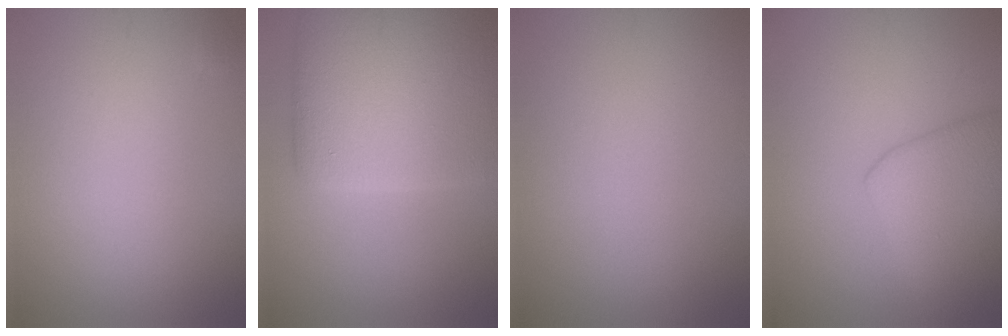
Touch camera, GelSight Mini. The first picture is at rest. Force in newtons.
{"total": 10.9, "press": 10.9, "slide": 0.3}
{"total": 0.0}
{"total": 6.5, "press": 6.5, "slide": 0.3}